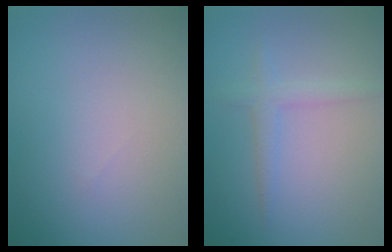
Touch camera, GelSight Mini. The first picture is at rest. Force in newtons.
{"total": 1.8, "press": 1.8, "slide": 0.2}